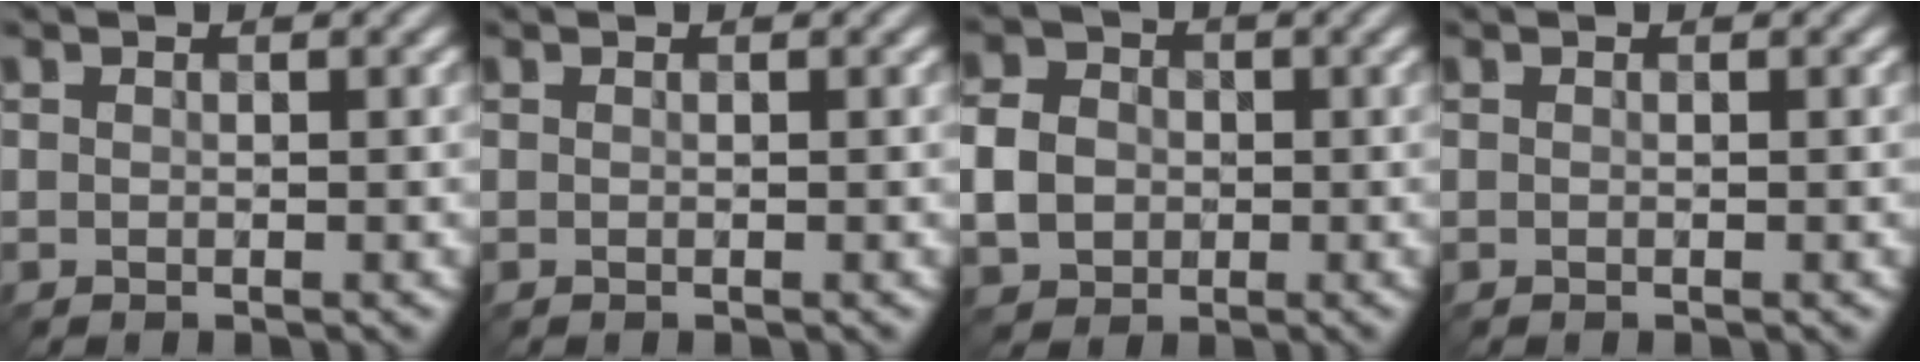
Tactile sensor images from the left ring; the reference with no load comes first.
{"total": 0.0}
{"total": 4.1, "force": [-0.5, 3.6, 2.0], "torque": [-0.041, 0.003, -0.013]}
{"total": 0.0}